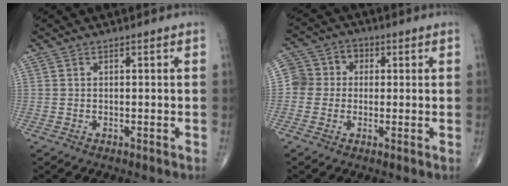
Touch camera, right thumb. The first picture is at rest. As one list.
[{"total": 6.5, "force": [0.2, 6.1, 2.2], "torque": [-0.015, 0.023, -0.008]}]